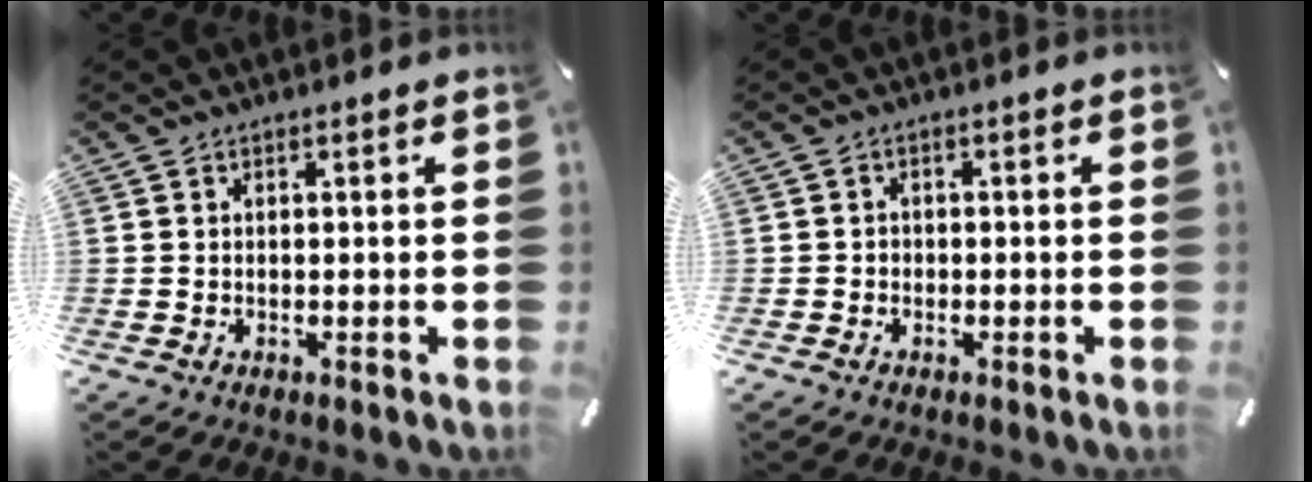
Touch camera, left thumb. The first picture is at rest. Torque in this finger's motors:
{"motor_torque": [0.08, -0.24, 0.09, 0.15, 0.00]}